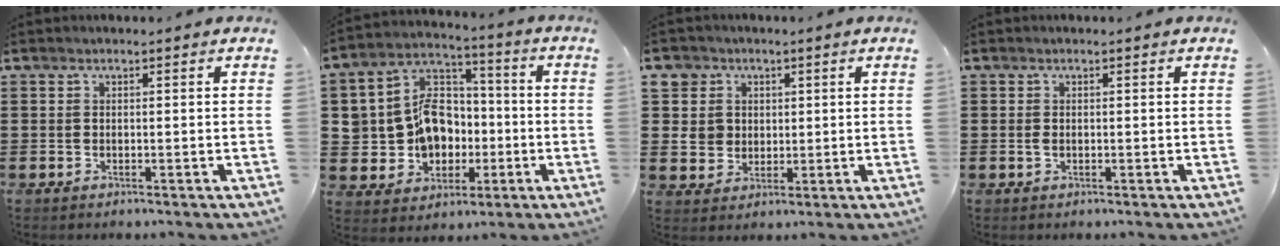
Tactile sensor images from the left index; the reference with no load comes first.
{"total": 11.4, "force": [-1.0, 9.6, 6.1], "torque": [-0.149, 0.017, -0.013]}
{"total": 6.3, "force": [1.7, 5.9, 1.2], "torque": [-0.044, 0.015, 0.032]}
{"total": 0.8, "force": [-0.1, 0.4, 0.7], "torque": [-0.014, 0.000, -0.002]}